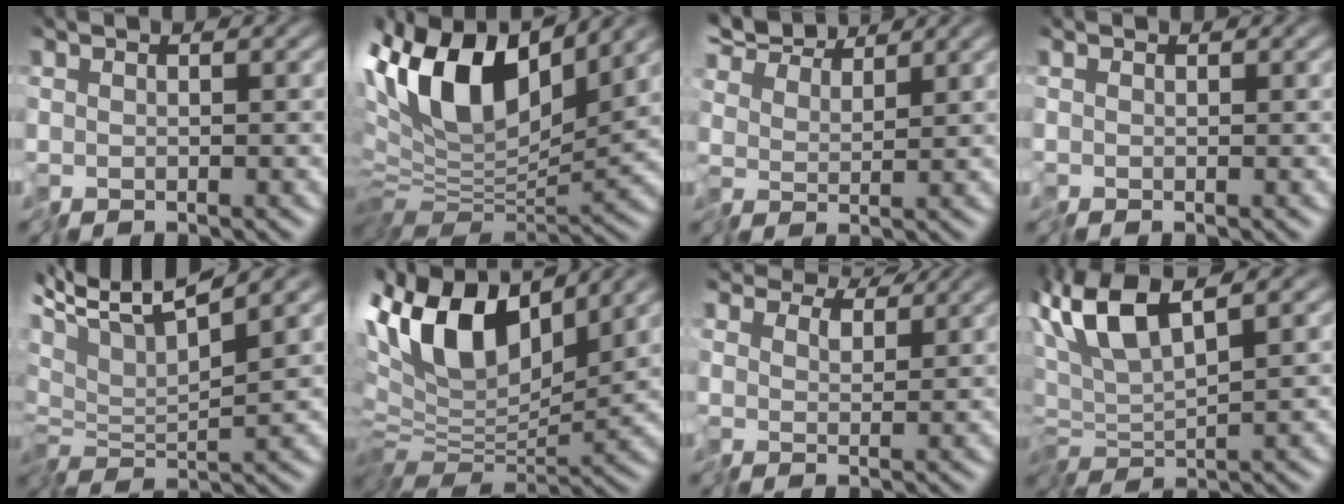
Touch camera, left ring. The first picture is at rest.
{"total": 11.2, "force": [3.9, 5.7, 8.8], "torque": [-0.166, 0.008, 0.071]}
{"total": 6.5, "force": [5.8, 1.8, 2.4], "torque": [-0.066, 0.024, 0.087]}
{"total": 0.0}
{"total": 6.6, "force": [1.6, 1.5, 6.2], "torque": [-0.119, 0.013, 0.017]}
{"total": 11.1, "force": [4.5, 6.1, 8.1], "torque": [-0.156, 0.017, 0.077]}
{"total": 5.1, "force": [4.3, 2.1, 1.7], "torque": [-0.042, 0.010, 0.056]}
{"total": 5.5, "force": [1.8, 1.6, 4.9], "torque": [-0.108, 0.011, 0.027]}